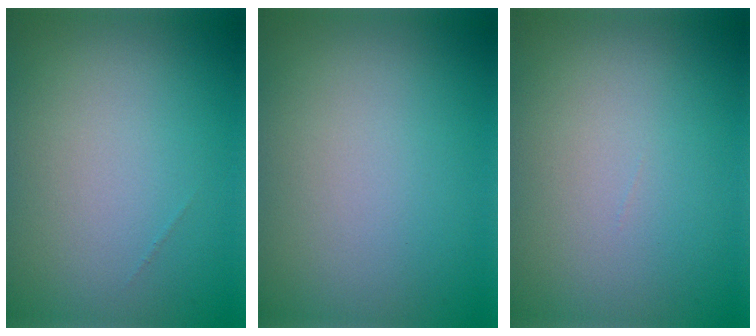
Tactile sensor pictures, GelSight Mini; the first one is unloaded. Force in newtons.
{"total": 0.0}
{"total": 0.0}